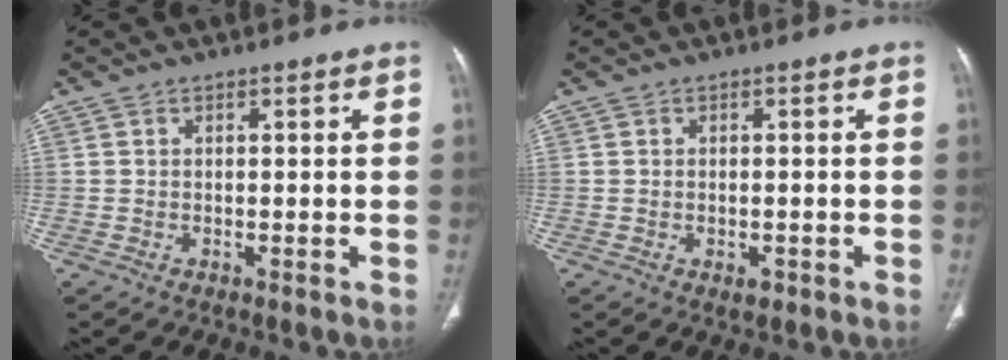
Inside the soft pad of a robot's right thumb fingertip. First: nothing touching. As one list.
[{"total": 1.6, "force": [-0.6, 1.0, 1.1], "torque": [-0.014, 0.002, -0.003]}]